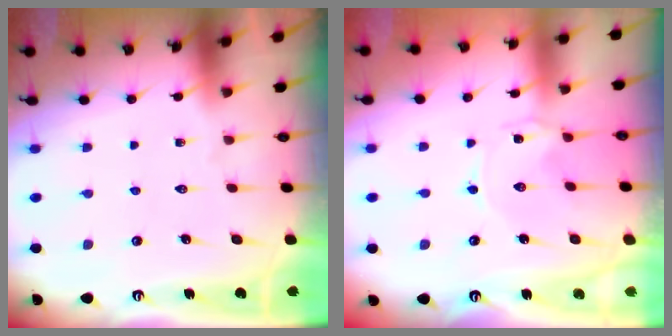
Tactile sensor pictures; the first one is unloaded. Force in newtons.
{"total": 0.5, "press": 0.5, "slide": 0.1}